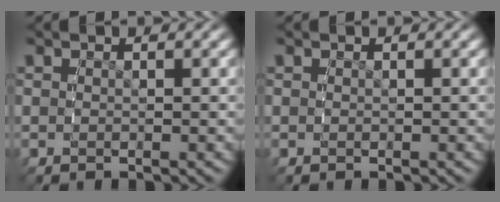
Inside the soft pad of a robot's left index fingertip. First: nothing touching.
{"total": 0.0}